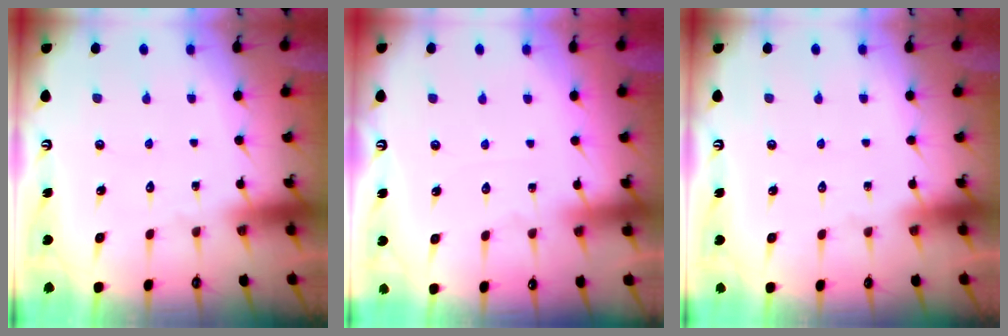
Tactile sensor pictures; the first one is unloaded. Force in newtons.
{"total": 2.3, "press": 2.3, "slide": 0.3}
{"total": 0.0}